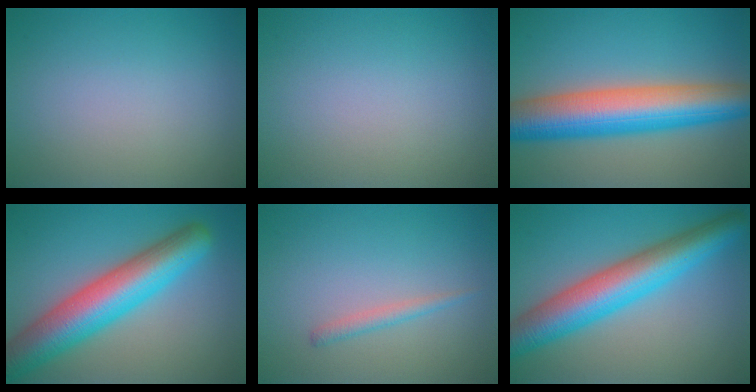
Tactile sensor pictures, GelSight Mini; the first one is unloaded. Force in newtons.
{"total": 0.0}
{"total": 10.6, "press": 10.6, "slide": 0.3}
{"total": 9.4, "press": 9.4, "slide": 0.3}
{"total": 1.2, "press": 1.2, "slide": 0.1}
{"total": 8.6, "press": 8.6, "slide": 0.2}